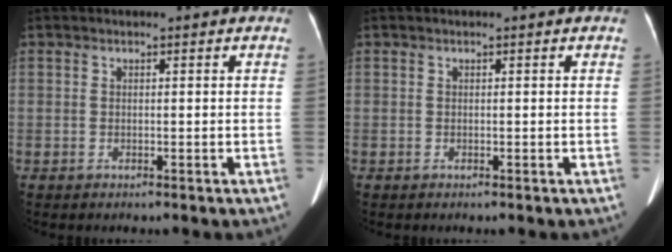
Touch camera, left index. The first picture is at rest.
{"total": 0.0}